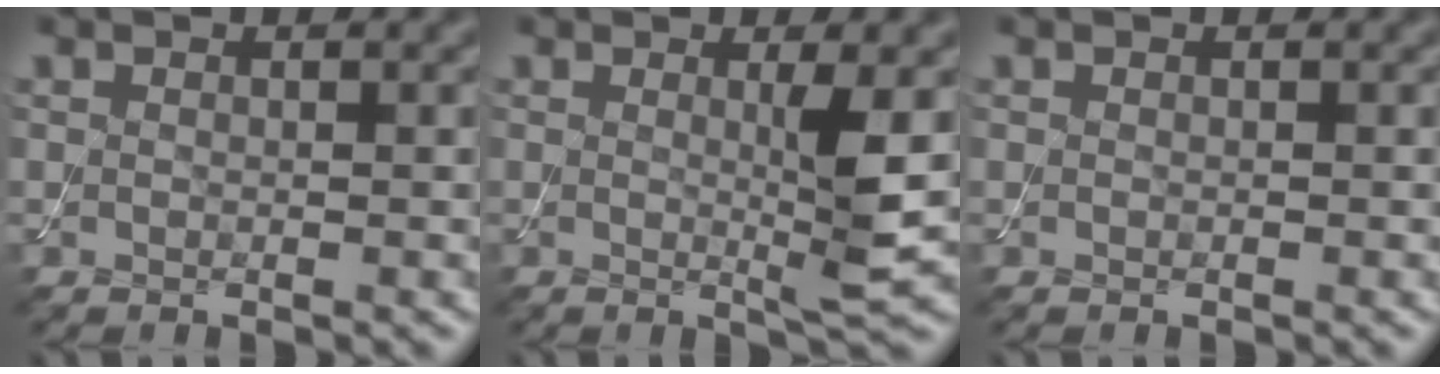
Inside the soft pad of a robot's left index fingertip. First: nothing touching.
{"total": 3.2, "force": [0.3, 0.3, 3.2], "torque": [-0.050, -0.012, 0.003]}
{"total": 0.0}